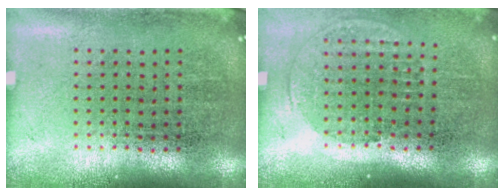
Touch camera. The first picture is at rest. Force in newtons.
{"total": 1.3, "press": 1.2, "slide": 0.6}